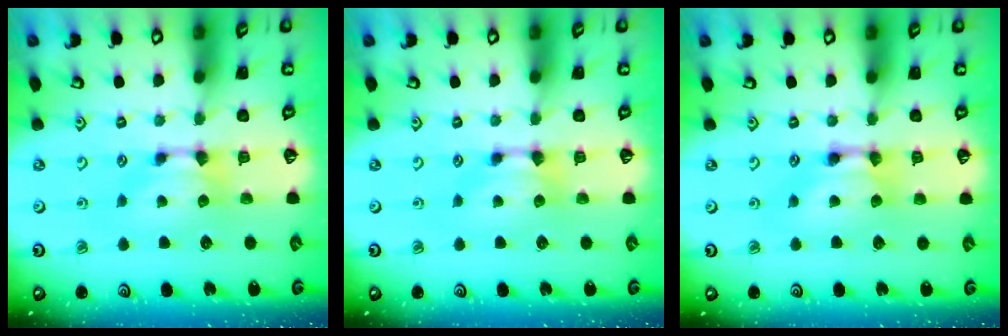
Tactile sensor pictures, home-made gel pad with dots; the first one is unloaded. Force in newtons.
{"total": 0.0}
{"total": 1.9, "press": 1.9, "slide": 0.1}